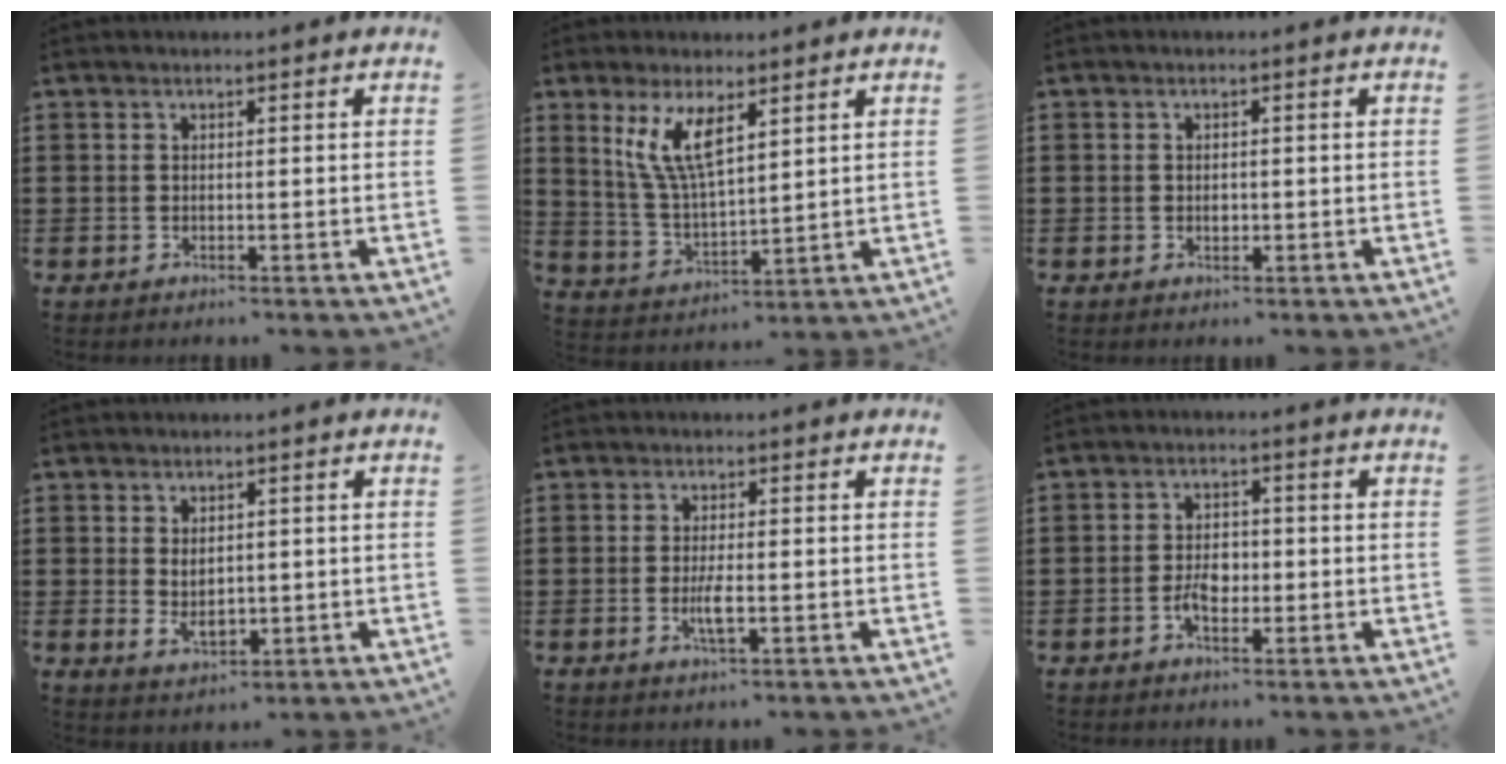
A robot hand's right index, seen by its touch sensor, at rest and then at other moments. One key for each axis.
{"total": 8.5, "fx": 4.3, "fy": 2.9, "fz": 6.8, "tx": -0.156, "ty": -0.007, "tz": 0.072}
{"total": 1.0, "fx": -0.1, "fy": 0.8, "fz": 0.6, "tx": -0.005, "ty": 0.000, "tz": -0.003}
{"total": 3.5, "fx": 0.2, "fy": 2.3, "fz": 2.6, "tx": -0.046, "ty": 0.006, "tz": 0.001}
{"total": 3.2, "fx": -0.8, "fy": 0.6, "fz": 3.1, "tx": -0.074, "ty": -0.010, "tz": -0.020}
{"total": 3.7, "fx": -1.0, "fy": 2.2, "fz": 2.9, "tx": -0.061, "ty": 0.005, "tz": -0.020}